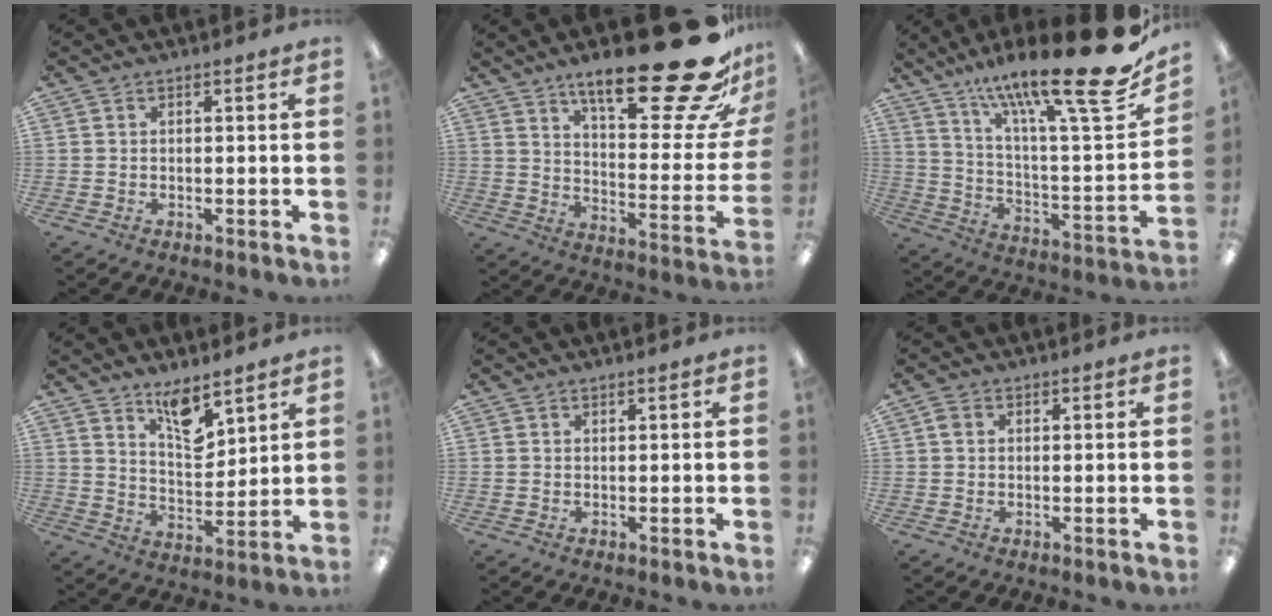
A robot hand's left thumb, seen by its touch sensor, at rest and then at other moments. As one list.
[{"total": 28.1, "force": [18.4, 7.6, 19.8], "torque": [-0.278, -0.130, 0.294]}, {"total": 24.5, "force": [17.3, 4.2, 16.8], "torque": [-0.255, -0.119, 0.271]}, {"total": 9.2, "force": [7.1, 3.3, 4.9], "torque": [-0.068, -0.050, 0.122]}, {"total": 0.7, "force": [0.7, 0.2, 0.2], "torque": [-0.004, 0.001, 0.013]}, {"total": 2.0, "force": [0.7, 1.4, 1.3], "torque": [-0.028, 0.006, 0.011]}]